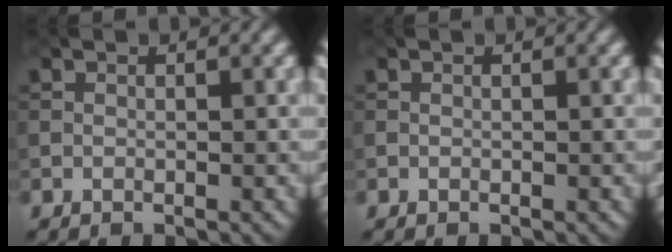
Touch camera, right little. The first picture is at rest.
{"total": 0.0}